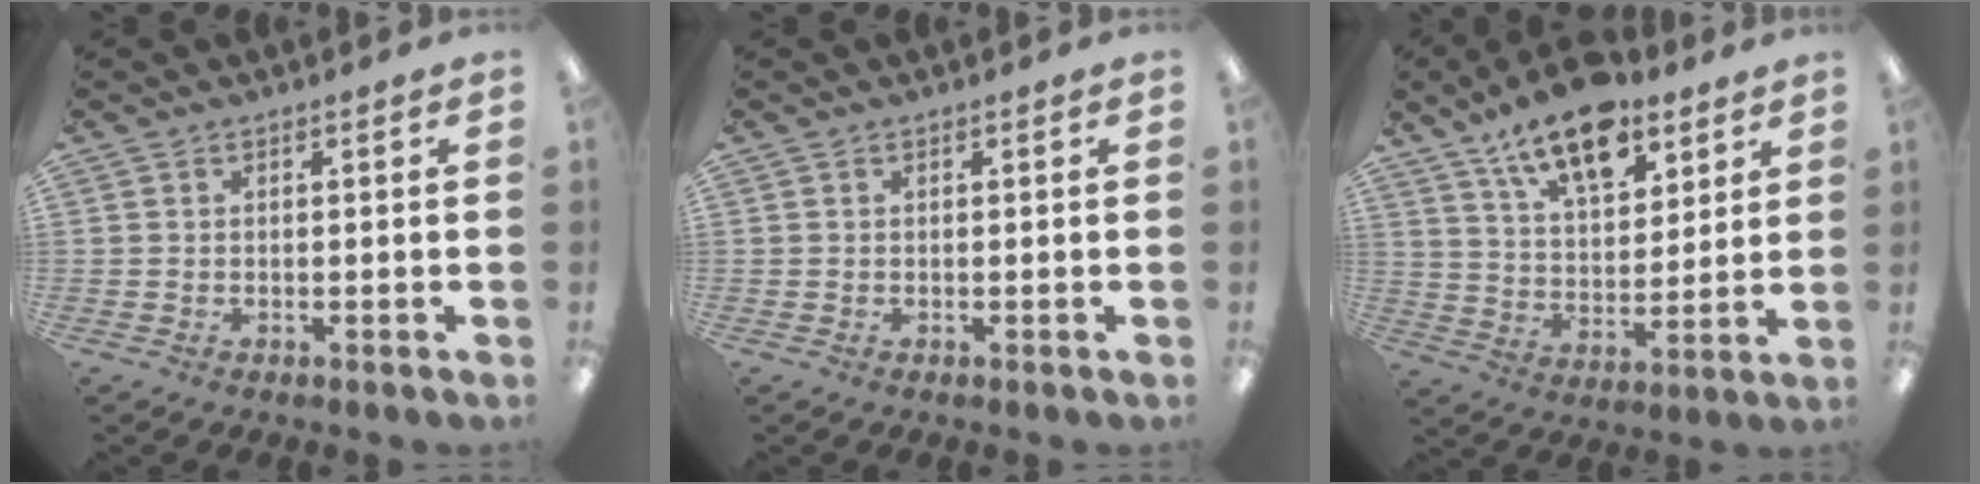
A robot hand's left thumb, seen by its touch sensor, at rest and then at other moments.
{"total": 0.0}
{"total": 15.4, "force": [10.9, 6.9, 8.3], "torque": [-0.133, -0.056, 0.192]}